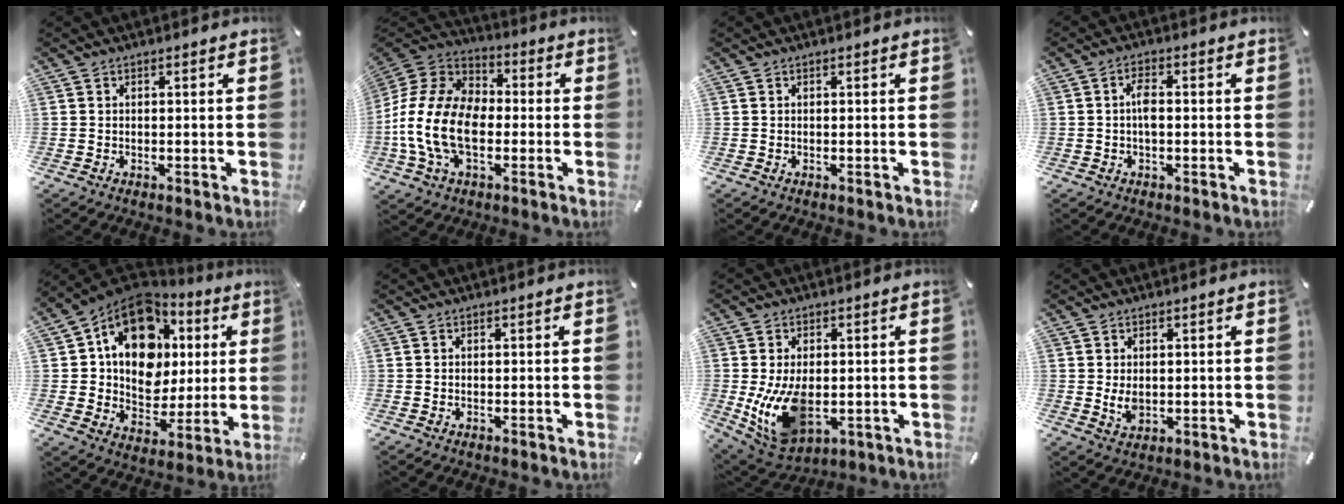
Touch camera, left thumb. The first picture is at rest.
{"total": 17.4, "force": [-4.7, 11.6, 12.1], "torque": [-0.262, 0.025, -0.084]}
{"total": 0.0}
{"total": 3.4, "force": [-0.3, 1.5, 3.1], "torque": [-0.065, 0.003, -0.009]}
{"total": 15.9, "force": [6.2, 12.4, 7.9], "torque": [-0.122, -0.036, 0.117]}
{"total": 0.0}
{"total": 12.9, "force": [-1.1, 8.5, 9.7], "torque": [-0.193, -0.015, -0.016]}
{"total": 3.6, "force": [0.2, 2.6, 2.6], "torque": [-0.062, -0.001, 0.002]}